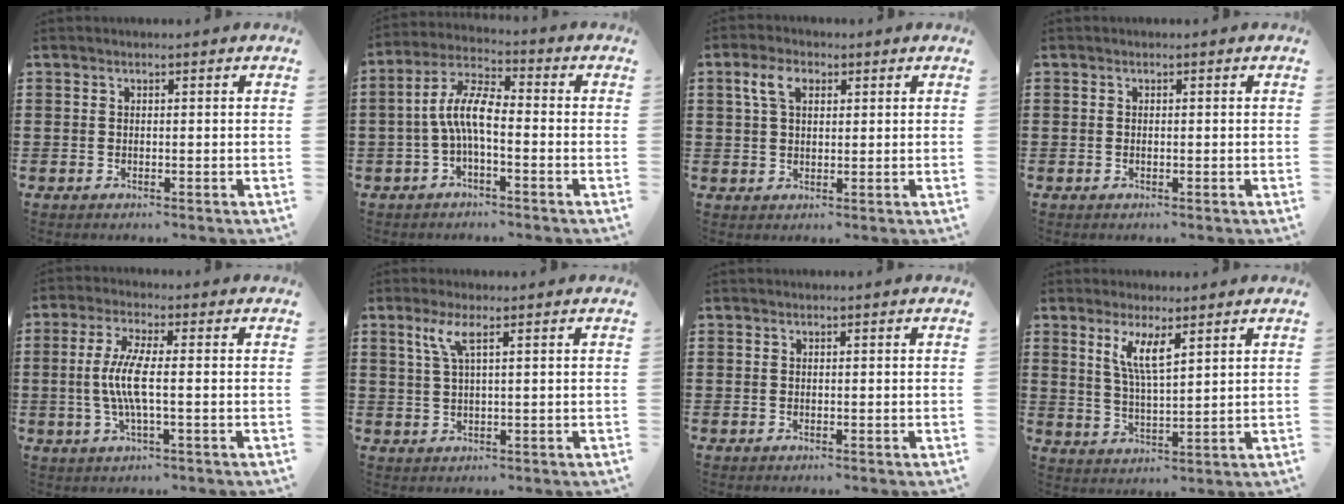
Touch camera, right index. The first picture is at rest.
{"total": 7.4, "force": [-1.3, 2.5, 6.8], "torque": [-0.157, -0.005, -0.030]}
{"total": 4.3, "force": [1.9, 2.4, 3.1], "torque": [-0.070, 0.013, 0.033]}
{"total": 0.0}
{"total": 6.5, "force": [-0.6, 1.1, 6.3], "torque": [-0.142, -0.010, -0.023]}
{"total": 3.8, "force": [1.6, 0.5, 3.4], "torque": [-0.080, 0.000, 0.023]}
{"total": 0.0}
{"total": 5.7, "force": [2.9, 1.3, 4.7], "torque": [-0.102, 0.004, 0.049]}